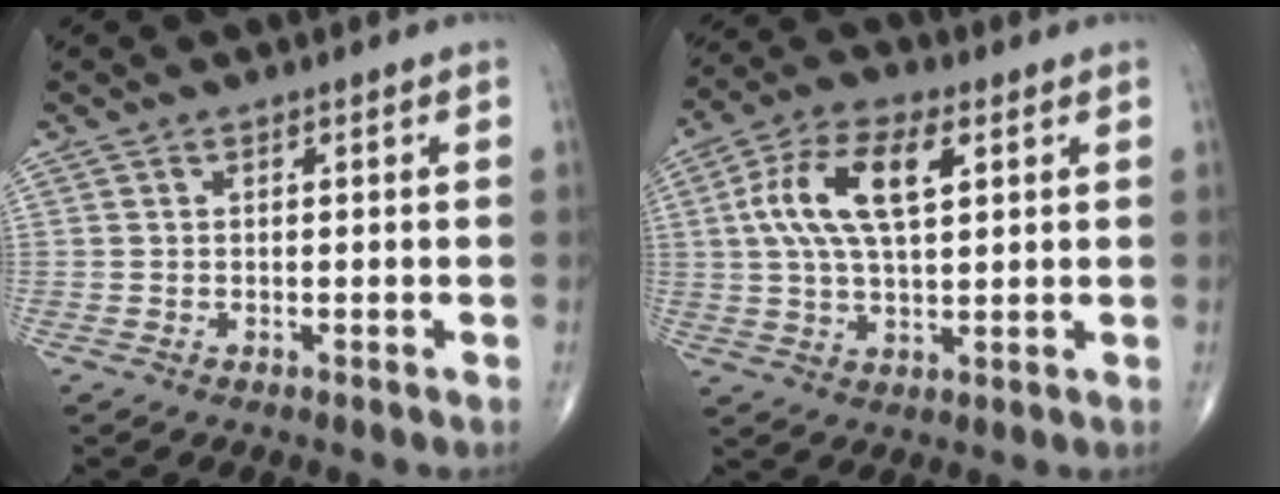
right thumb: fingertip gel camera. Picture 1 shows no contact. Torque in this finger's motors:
{"motor_torque": [0.11, 0.12, 0.31, -0.29, 0.22]}